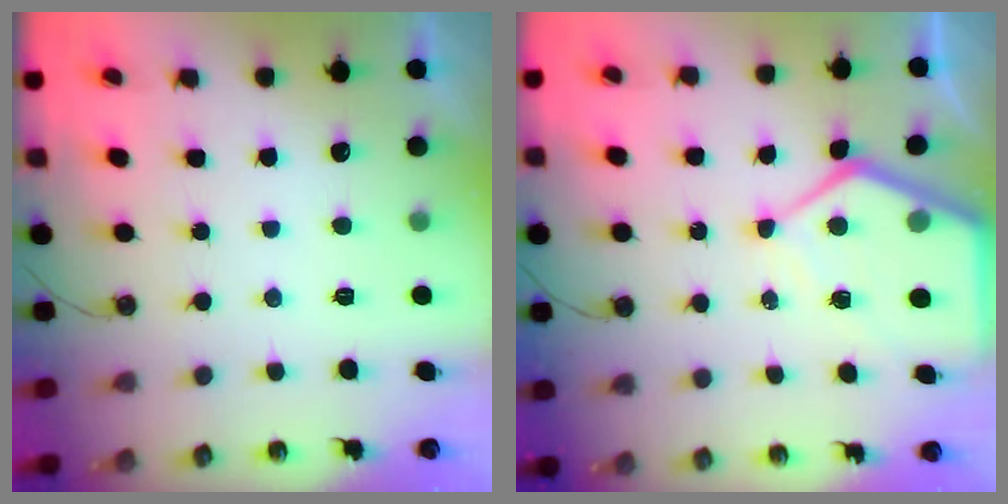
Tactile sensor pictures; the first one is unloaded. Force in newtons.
{"total": 11.2, "press": 11.1, "slide": 1.2}